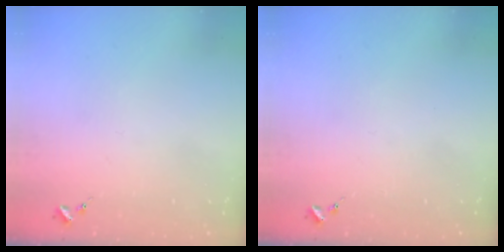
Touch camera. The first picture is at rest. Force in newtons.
{"total": 0.0}